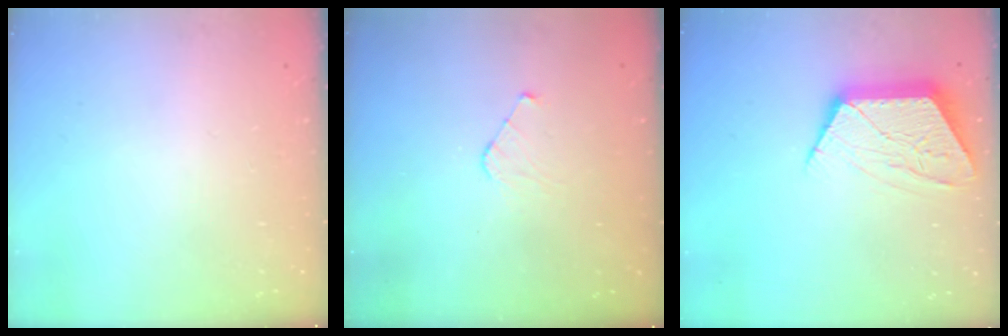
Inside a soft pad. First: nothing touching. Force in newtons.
{"total": 4.0, "press": 4.0, "slide": 0.3}
{"total": 11.7, "press": 11.7, "slide": 0.5}